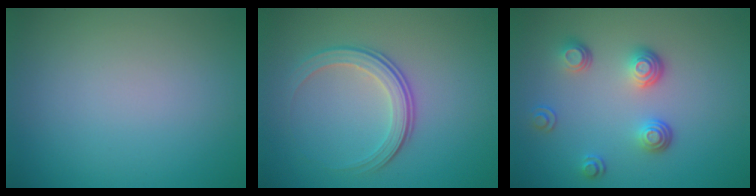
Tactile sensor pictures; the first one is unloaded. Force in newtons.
{"total": 3.2, "press": 2.6, "slide": 1.9}
{"total": 3.5, "press": 2.6, "slide": 2.4}